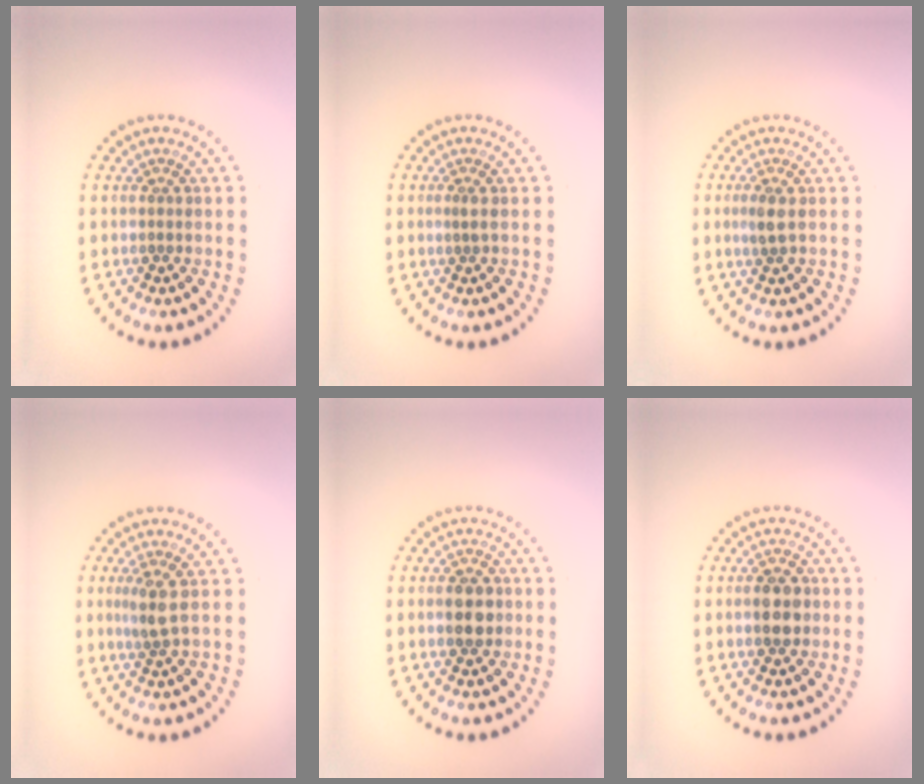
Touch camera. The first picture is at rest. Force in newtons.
{"total": 0.6, "press": 0.4, "slide": 0.5}
{"total": 1.4, "press": 1.3, "slide": 0.7}
{"total": 2.2, "press": 1.7, "slide": 1.3}
{"total": 2.8, "press": 2.8, "slide": 0.2}
{"total": 2.6, "press": 2.6, "slide": 0.2}